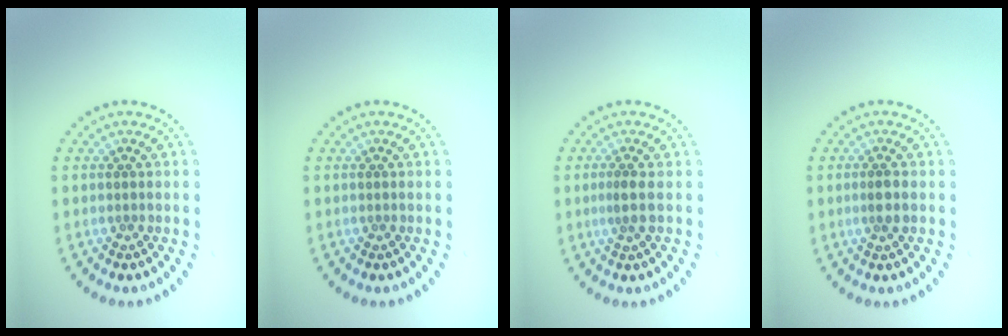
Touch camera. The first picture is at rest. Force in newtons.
{"total": 0.0}
{"total": 1.4, "press": 0.9, "slide": 1.1}
{"total": 1.5, "press": 1.3, "slide": 0.8}